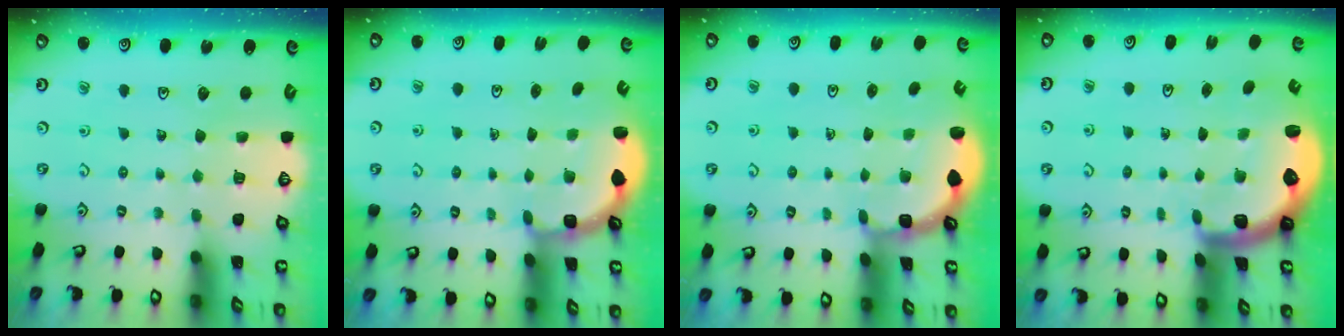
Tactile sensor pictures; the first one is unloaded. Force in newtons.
{"total": 2.7, "press": 2.4, "slide": 1.4}
{"total": 1.8, "press": 1.5, "slide": 1.1}
{"total": 2.8, "press": 2.4, "slide": 1.4}